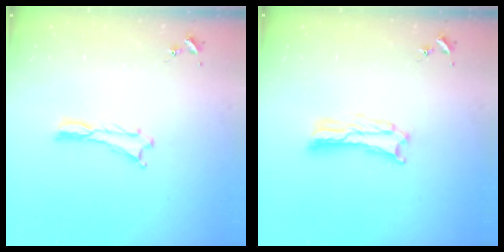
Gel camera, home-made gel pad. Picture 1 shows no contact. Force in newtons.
{"total": 1.7, "press": 1.7, "slide": 0.3}